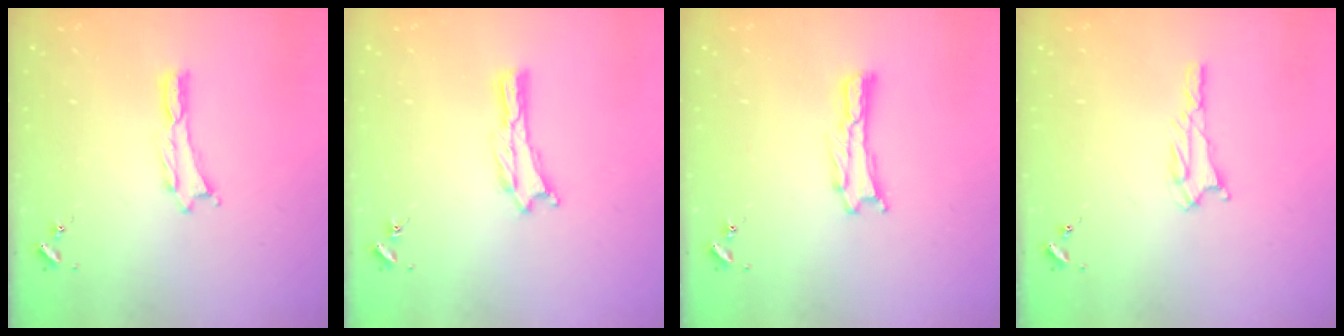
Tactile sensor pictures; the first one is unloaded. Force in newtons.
{"total": 0.0}
{"total": 0.0}
{"total": 1.8, "press": 1.8, "slide": 0.2}